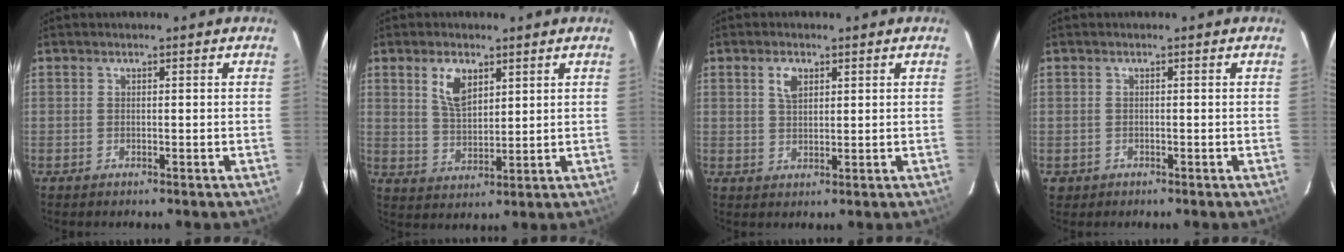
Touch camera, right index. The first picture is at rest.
{"total": 6.6, "force": [3.3, 3.4, 4.6], "torque": [-0.085, 0.005, 0.069]}
{"total": 3.4, "force": [1.6, 2.0, 2.3], "torque": [-0.041, 0.007, 0.031]}
{"total": 1.6, "force": [-0.4, 1.6, 0.2], "torque": [-0.006, 0.001, -0.003]}